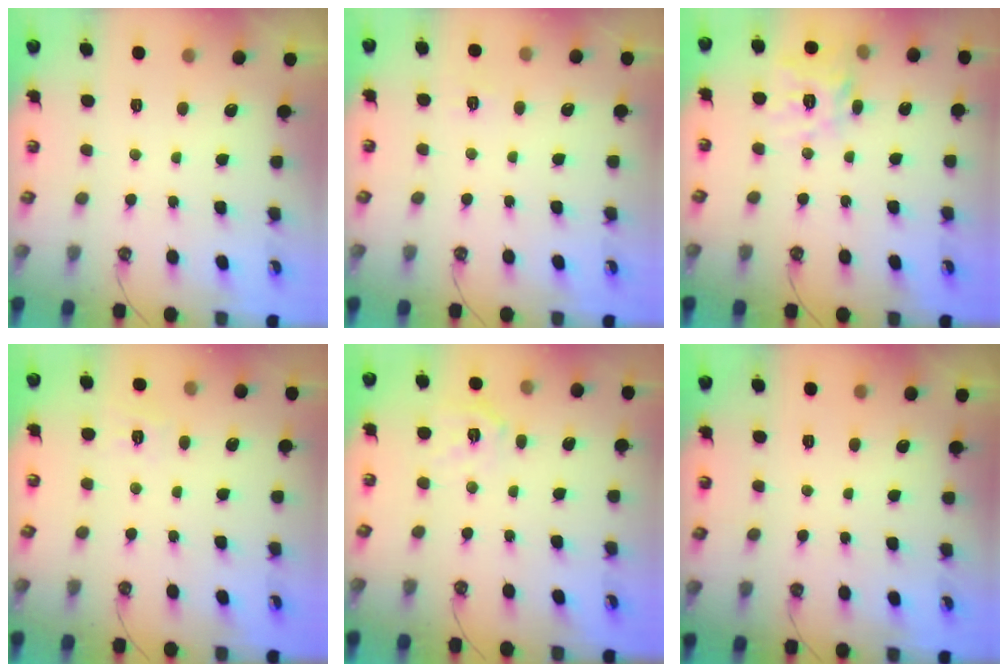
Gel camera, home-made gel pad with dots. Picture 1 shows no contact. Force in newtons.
{"total": 4.9, "press": 4.8, "slide": 0.6}
{"total": 12.8, "press": 12.8, "slide": 1.2}
{"total": 3.0, "press": 3.0, "slide": 0.1}
{"total": 8.5, "press": 8.4, "slide": 1.0}
{"total": 0.0}